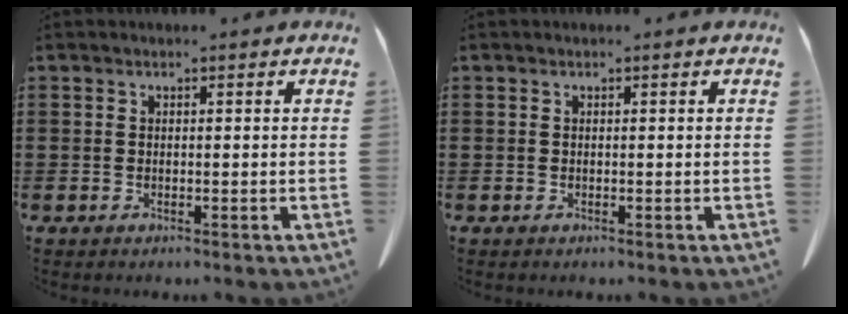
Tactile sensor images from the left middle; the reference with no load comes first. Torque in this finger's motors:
{"motor_torque": [0.00, 0.00, 0.00, 0.00]}